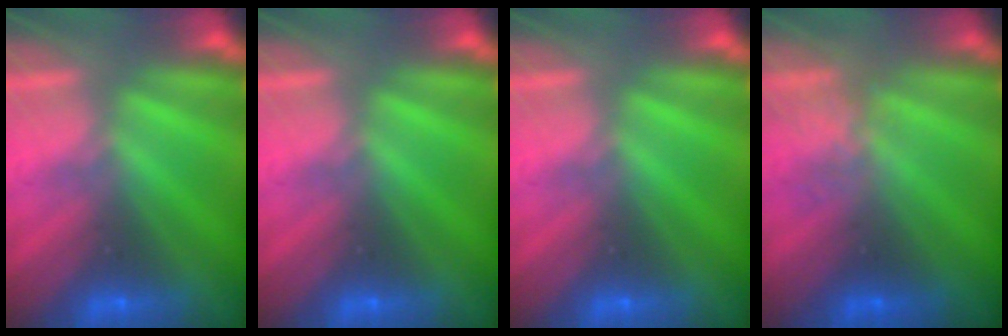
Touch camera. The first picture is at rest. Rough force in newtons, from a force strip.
{"total": 0.0}
{"total": 0.0}
{"total": 1.9}